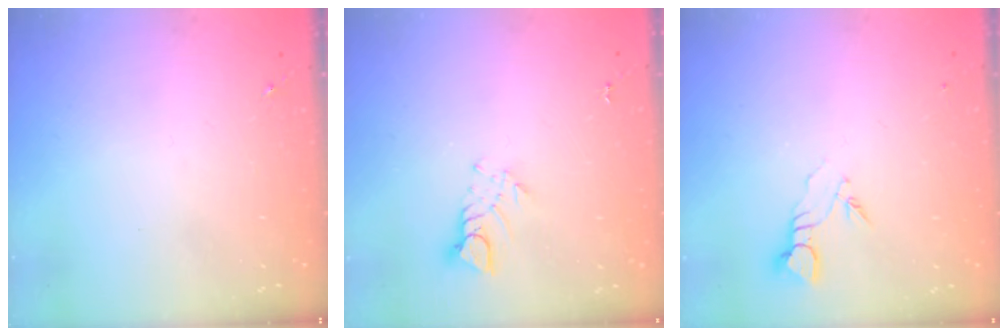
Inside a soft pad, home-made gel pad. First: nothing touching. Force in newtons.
{"total": 5.1, "press": 5.0, "slide": 0.3}
{"total": 3.7, "press": 3.6, "slide": 0.3}